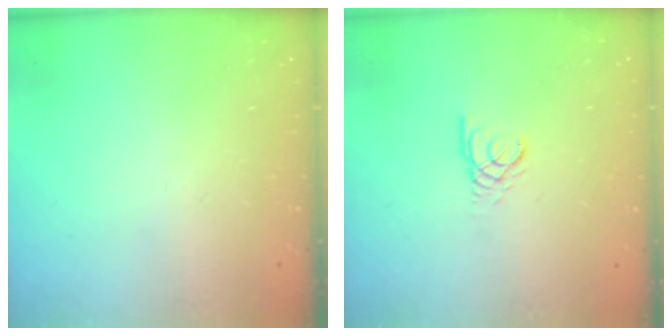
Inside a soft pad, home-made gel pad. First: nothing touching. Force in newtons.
{"total": 2.4, "press": 2.4, "slide": 0.4}